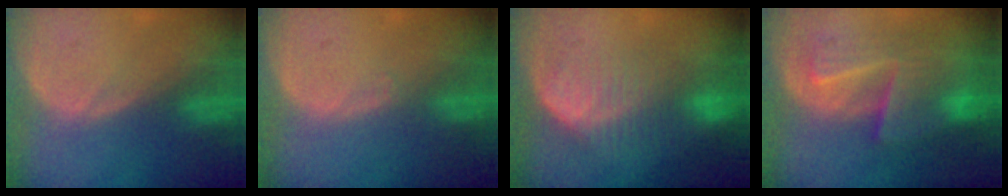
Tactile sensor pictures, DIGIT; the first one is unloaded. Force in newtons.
{"total": 0.6, "press": 0.4, "slide": 0.4}
{"total": 6.9, "press": 6.8, "slide": 1.4}
{"total": 8.8, "press": 8.3, "slide": 2.9}